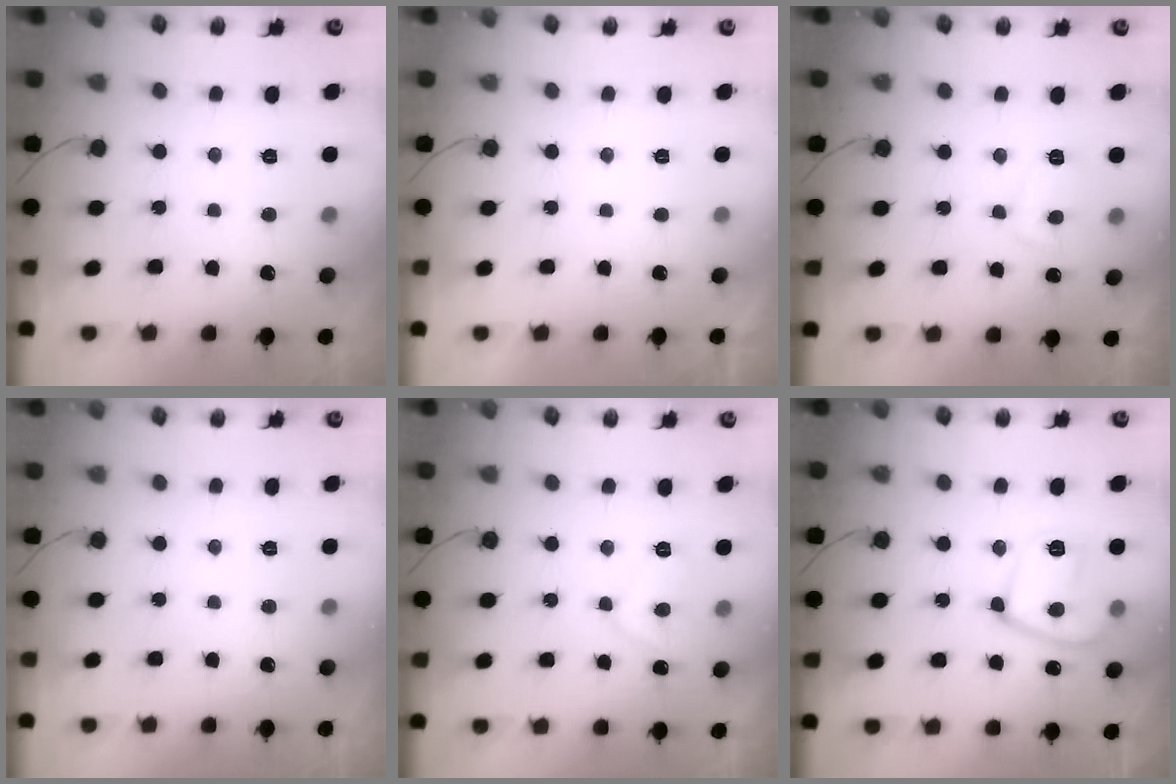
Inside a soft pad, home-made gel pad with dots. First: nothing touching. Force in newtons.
{"total": 2.2, "press": 2.2, "slide": 0.4}
{"total": 4.4, "press": 4.3, "slide": 0.6}
{"total": 0.0}
{"total": 6.4, "press": 6.4, "slide": 0.6}
{"total": 13.3, "press": 13.2, "slide": 1.3}